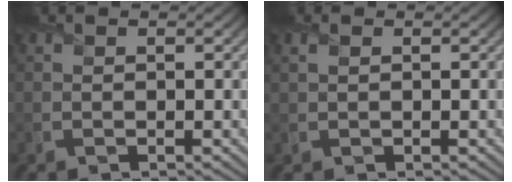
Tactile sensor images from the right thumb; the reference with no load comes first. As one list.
[{"total": 0.7, "force": [0.2, 0.2, 0.6], "torque": [-0.018, 0.002, 0.006]}]